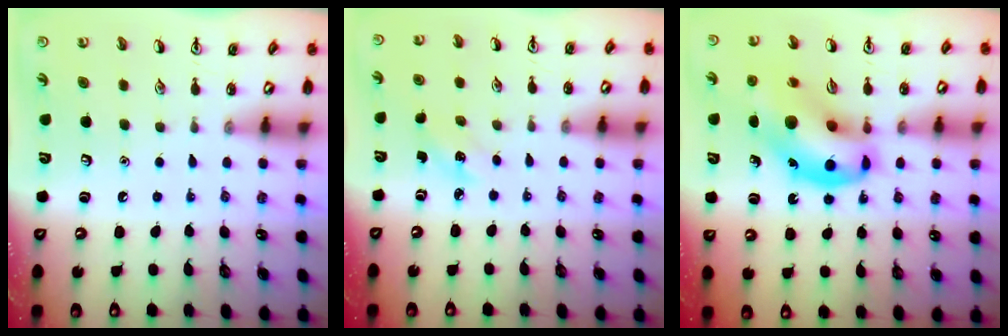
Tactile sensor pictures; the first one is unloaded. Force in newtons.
{"total": 2.4, "press": 2.2, "slide": 0.8}
{"total": 17.3, "press": 17.0, "slide": 3.3}